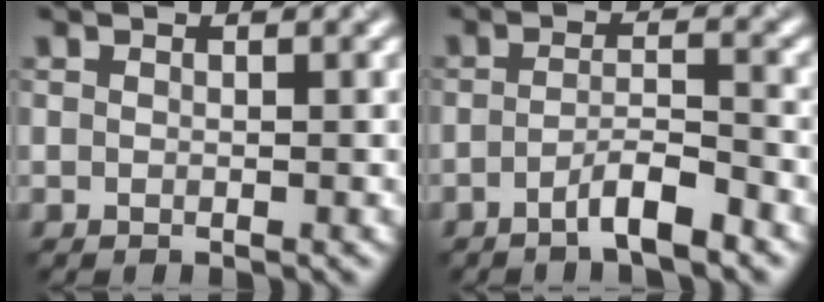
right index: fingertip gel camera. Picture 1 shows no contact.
{"total": 3.3, "force": [-2.1, 0.5, 2.5], "torque": [-0.041, 0.007, -0.044]}